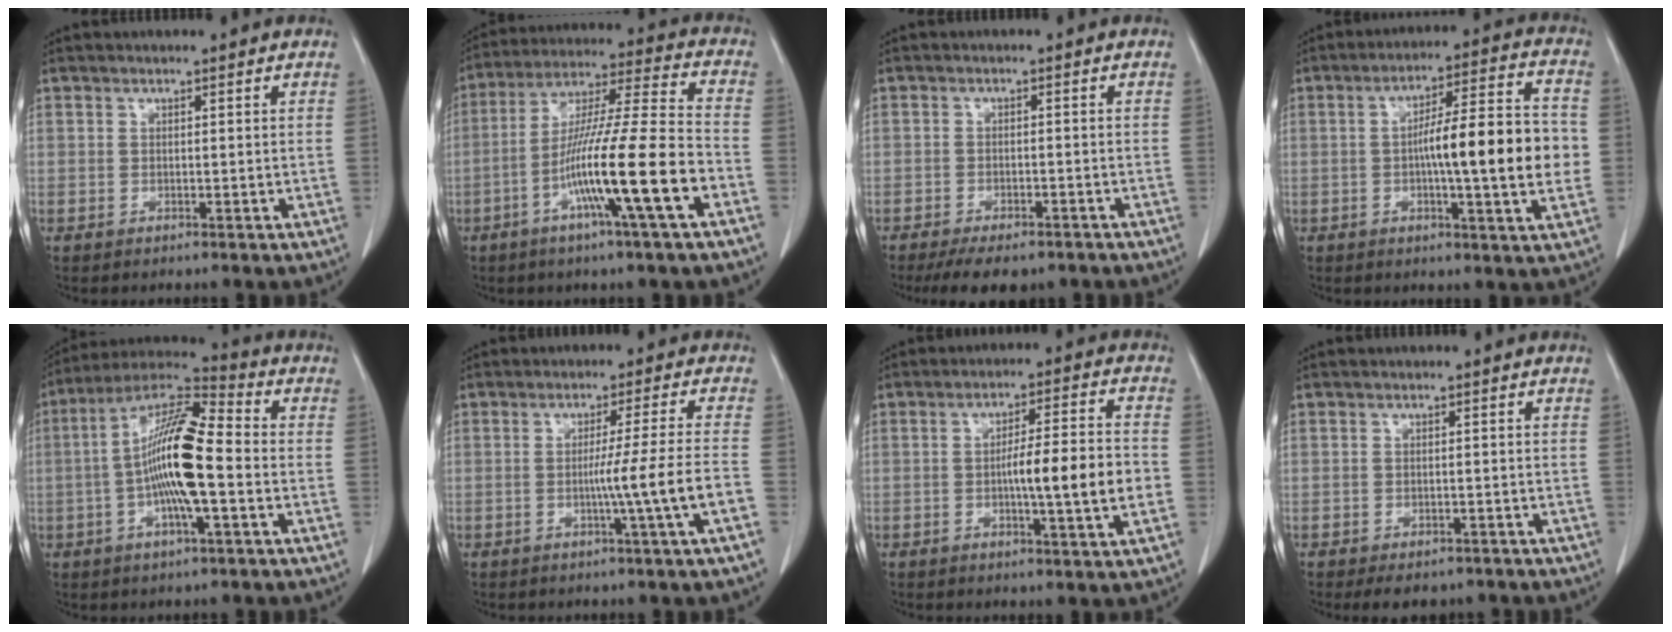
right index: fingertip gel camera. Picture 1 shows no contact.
{"total": 17.3, "force": [-6.4, -0.6, 16.1], "torque": [-0.292, -0.008, -0.117]}
{"total": 8.1, "force": [-6.3, 3.3, 3.8], "torque": [-0.041, -0.002, -0.086]}
{"total": 14.9, "force": [-1.2, 1.5, 14.7], "torque": [-0.222, 0.015, -0.021]}
{"total": 14.5, "force": [-1.8, 2.4, 14.1], "torque": [-0.271, 0.014, -0.038]}
{"total": 7.4, "force": [-2.3, -2.2, 6.7], "torque": [-0.100, -0.008, -0.037]}
{"total": 10.0, "force": [-1.7, 0.2, 9.8], "torque": [-0.154, 0.005, -0.029]}
{"total": 5.9, "force": [-4.7, 3.0, 1.9], "torque": [-0.012, 0.006, -0.057]}